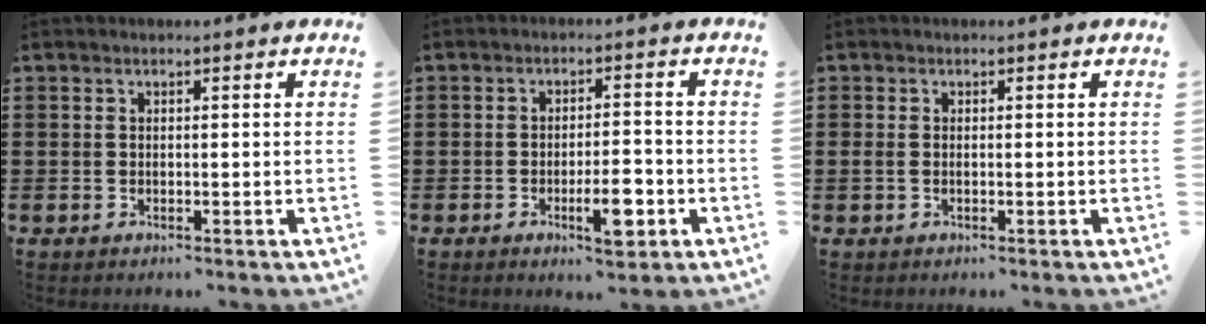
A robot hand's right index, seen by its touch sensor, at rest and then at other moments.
{"total": 5.9, "force": [-2.5, 1.7, 5.1], "torque": [-0.086, 0.000, -0.042]}
{"total": 0.6, "force": [-0.3, 0.0, 0.6], "torque": [-0.013, -0.004, -0.005]}